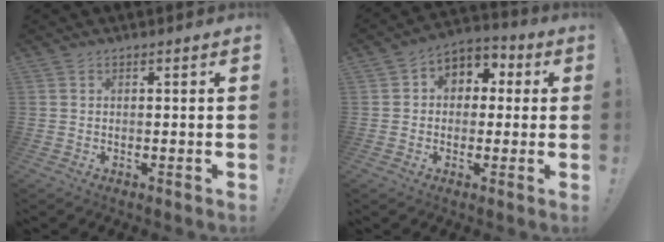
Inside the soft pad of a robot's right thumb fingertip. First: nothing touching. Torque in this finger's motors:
{"motor_torque": [0.09, 0.10, 0.03, 0.11, 0.10]}